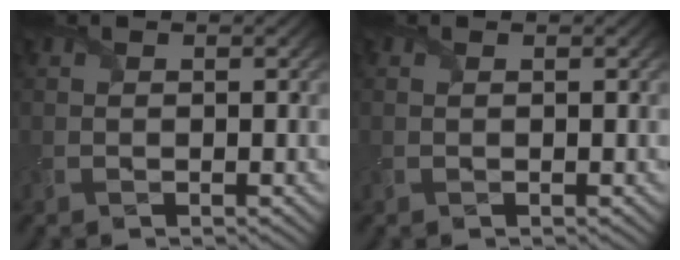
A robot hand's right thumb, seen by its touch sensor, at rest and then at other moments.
{"total": 0.0}